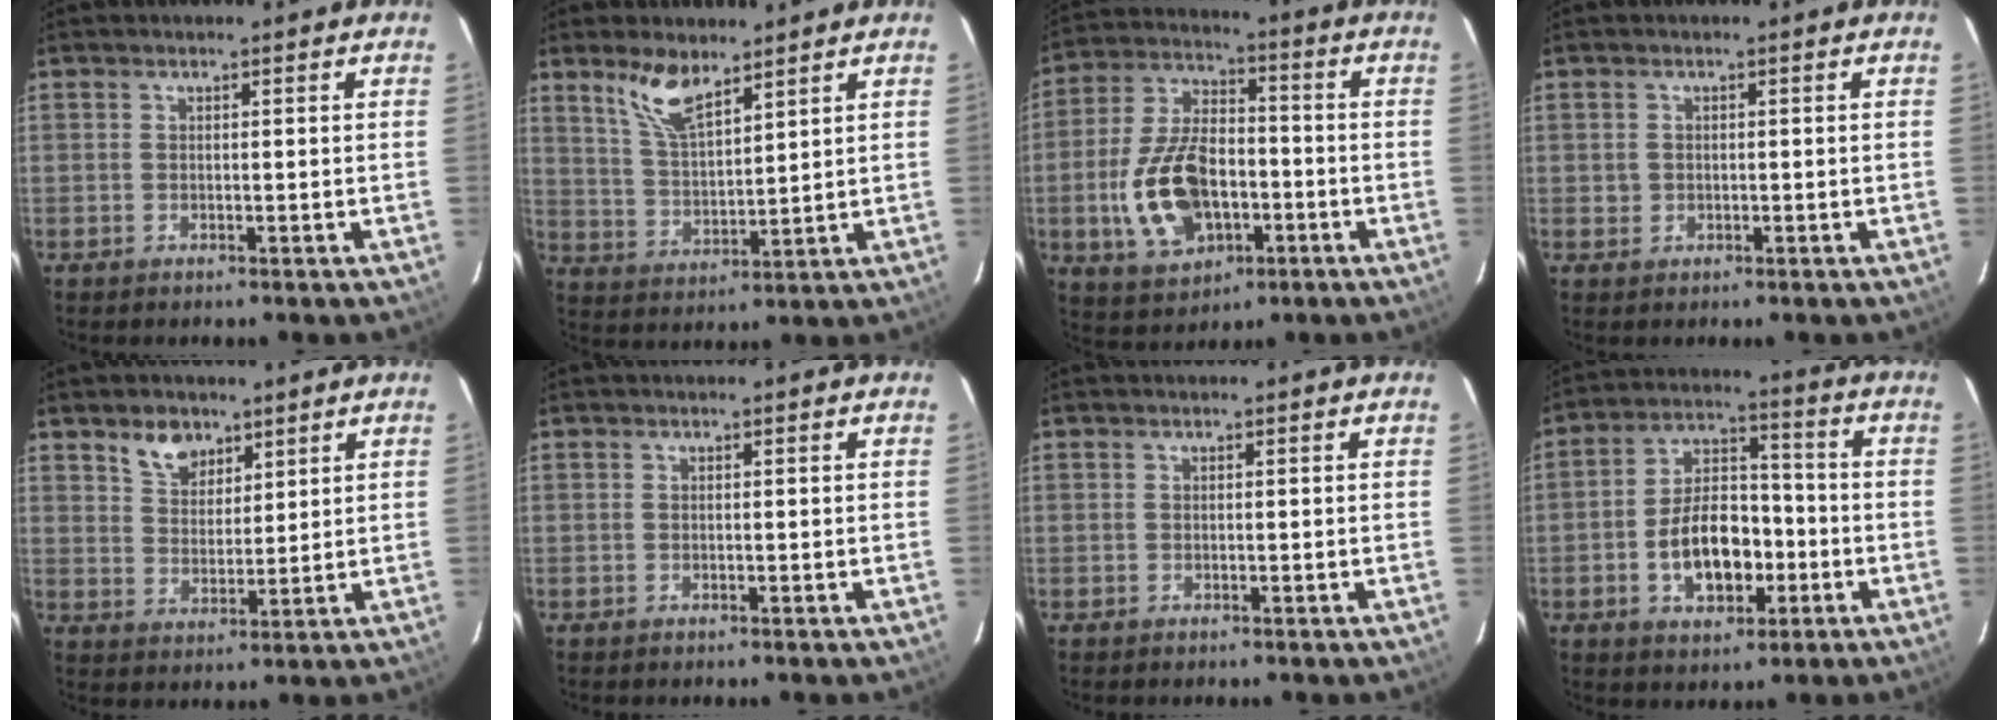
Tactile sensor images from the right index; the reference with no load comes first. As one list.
[{"total": 8.2, "force": [5.9, 2.7, 5.1], "torque": [-0.098, 0.004, 0.123]}, {"total": 16.5, "force": [-4.4, 9.8, 12.5], "torque": [-0.266, 0.008, -0.064]}, {"total": 1.5, "force": [0.0, 1.5, 0.3], "torque": [-0.004, 0.003, 0.002]}, {"total": 6.2, "force": [4.2, 3.8, 2.6], "torque": [-0.039, 0.008, 0.082]}, {"total": 0.0}, {"total": 0.0}, {"total": 12.6, "force": [-3.7, 7.4, 9.4], "torque": [-0.183, 0.024, -0.051]}]